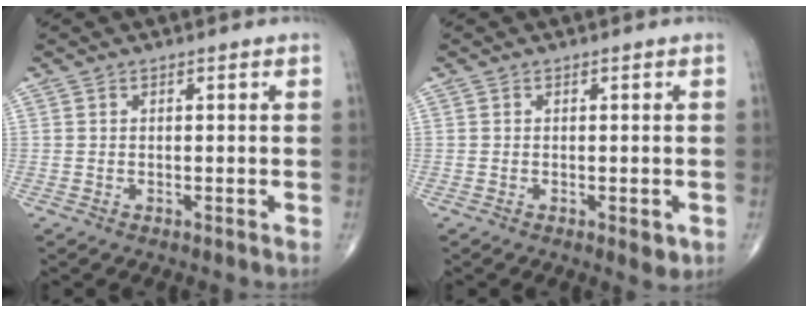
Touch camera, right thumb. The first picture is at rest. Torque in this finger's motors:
{"motor_torque": [0.59, 0.55, -0.16, -0.10, 0.07]}